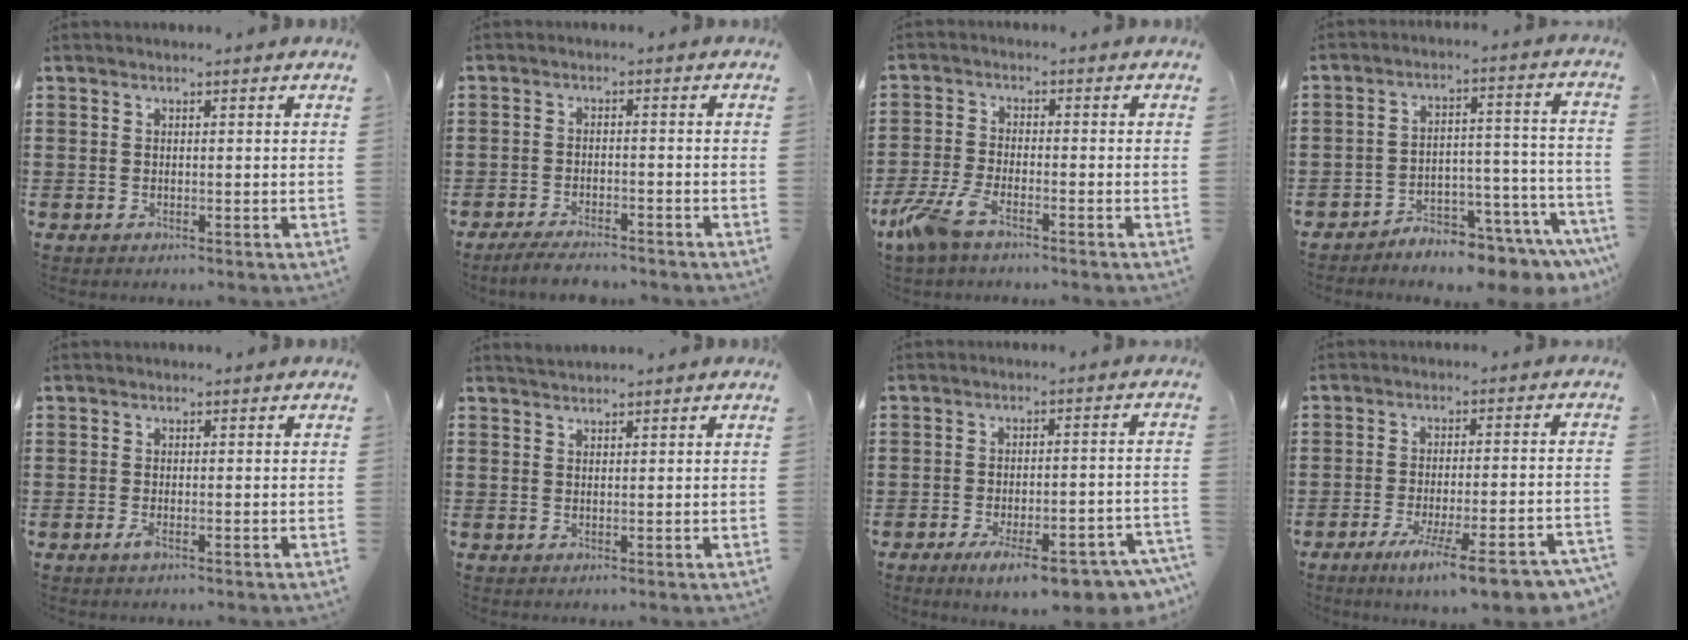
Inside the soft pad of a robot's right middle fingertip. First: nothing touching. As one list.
[{"total": 3.4, "force": [-3.2, 0.3, 1.0], "torque": [-0.024, -0.002, -0.067]}, {"total": 6.2, "force": [-4.1, 1.8, 4.3], "torque": [-0.116, -0.012, -0.084]}, {"total": 5.6, "force": [-5.5, 0.3, 1.1], "torque": [-0.018, 0.008, -0.105]}, {"total": 1.2, "force": [-0.5, 0.2, 1.0], "torque": [-0.027, -0.007, -0.011]}, {"total": 1.2, "force": [1.2, 0.1, 0.2], "torque": [-0.007, 0.000, 0.024]}, {"total": 8.6, "force": [-5.7, 1.9, 6.2], "torque": [-0.096, 0.004, -0.096]}, {"total": 9.4, "force": [-6.7, 0.6, 6.5], "torque": [-0.103, -0.002, -0.118]}]